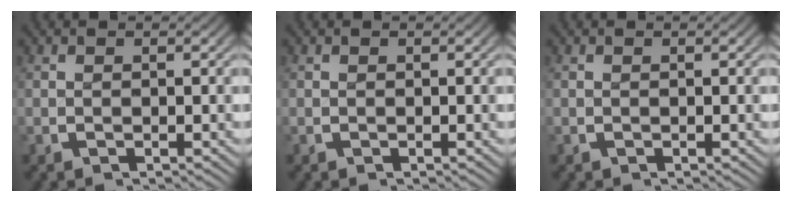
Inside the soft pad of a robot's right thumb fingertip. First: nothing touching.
{"total": 0.0}
{"total": 0.0}